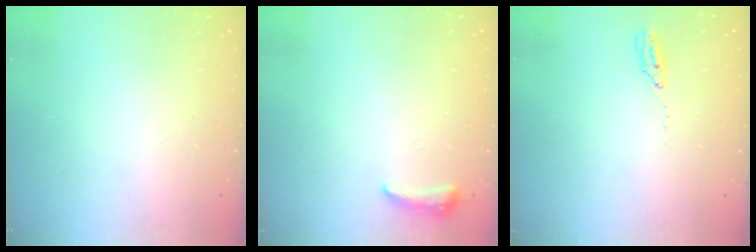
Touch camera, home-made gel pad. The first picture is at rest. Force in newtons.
{"total": 4.3, "press": 4.2, "slide": 0.9}
{"total": 3.6, "press": 3.5, "slide": 0.3}